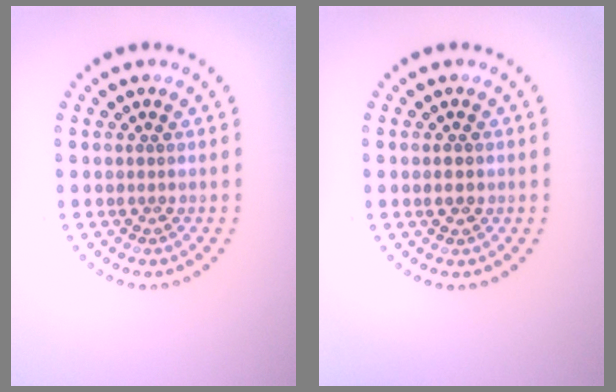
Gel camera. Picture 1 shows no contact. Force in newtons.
{"total": 1.7, "press": 1.7, "slide": 0.2}